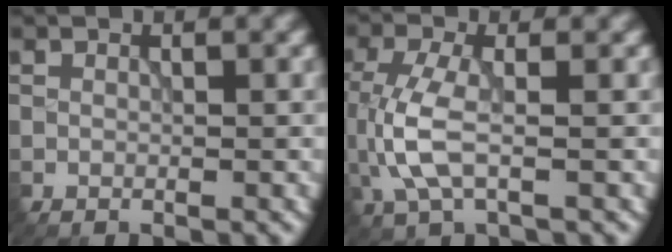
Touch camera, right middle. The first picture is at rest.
{"total": 4.3, "force": [-0.7, 1.6, 3.9], "torque": [-0.102, -0.004, -0.015]}